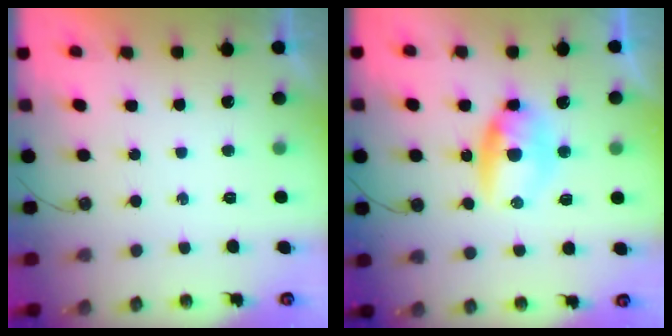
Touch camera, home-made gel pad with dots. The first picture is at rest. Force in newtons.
{"total": 8.3, "press": 7.9, "slide": 2.4}